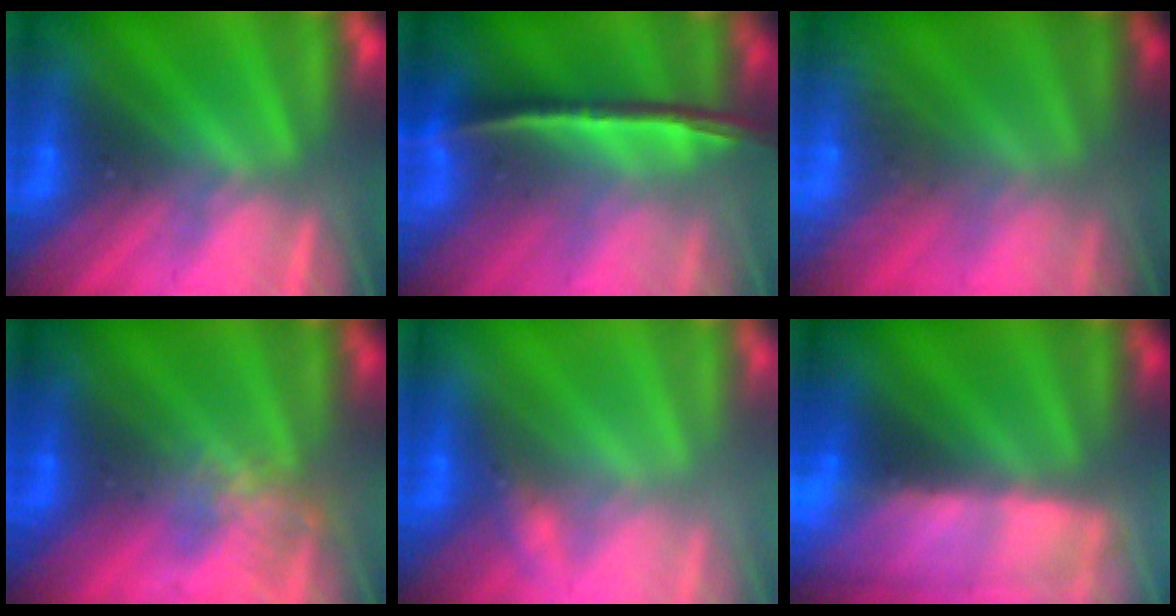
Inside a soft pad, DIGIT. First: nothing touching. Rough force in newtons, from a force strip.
{"total": 1.4}
{"total": 8.0}
{"total": 5.3}
{"total": 2.4}
{"total": 6.5}